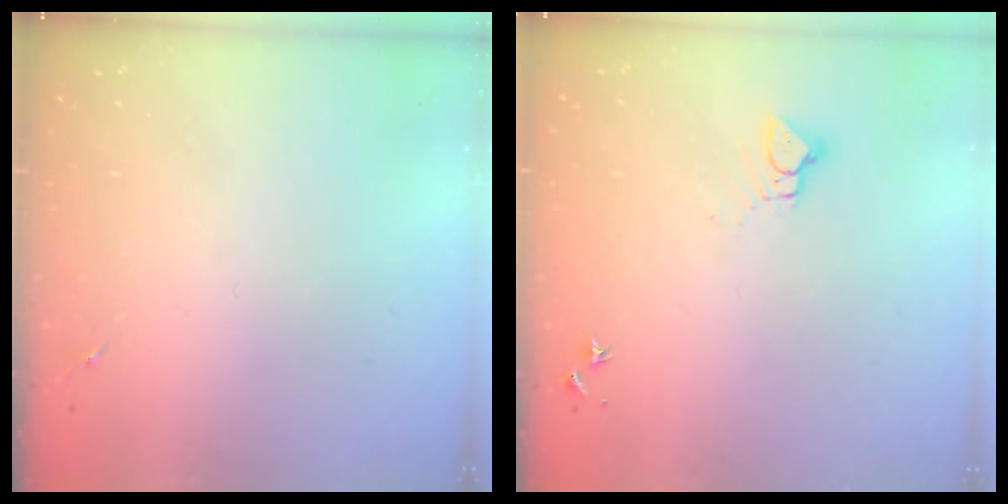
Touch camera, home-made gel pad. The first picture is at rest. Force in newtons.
{"total": 4.4, "press": 4.3, "slide": 0.4}